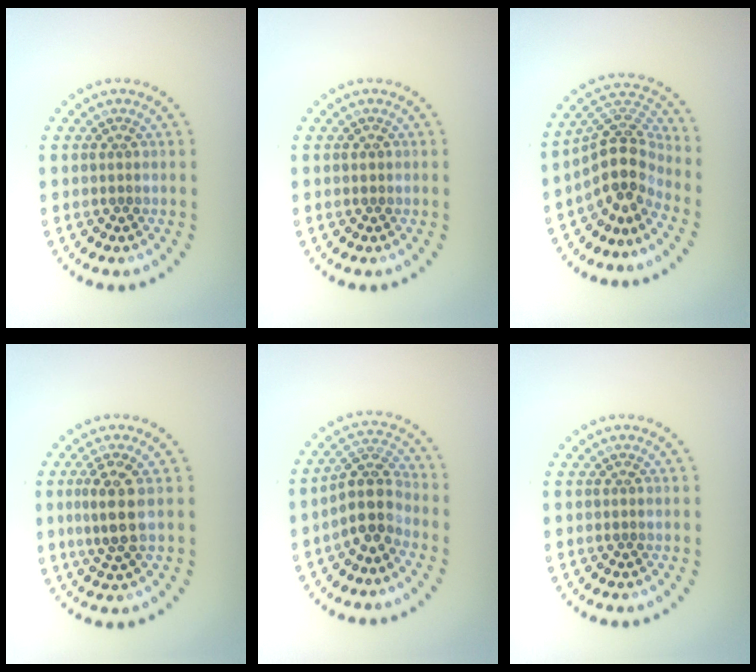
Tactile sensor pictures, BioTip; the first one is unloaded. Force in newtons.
{"total": 0.5, "press": 0.5, "slide": 0.1}
{"total": 4.6, "press": 3.5, "slide": 3.1}
{"total": 3.0, "press": 2.7, "slide": 1.2}
{"total": 3.8, "press": 3.1, "slide": 2.2}
{"total": 0.0}